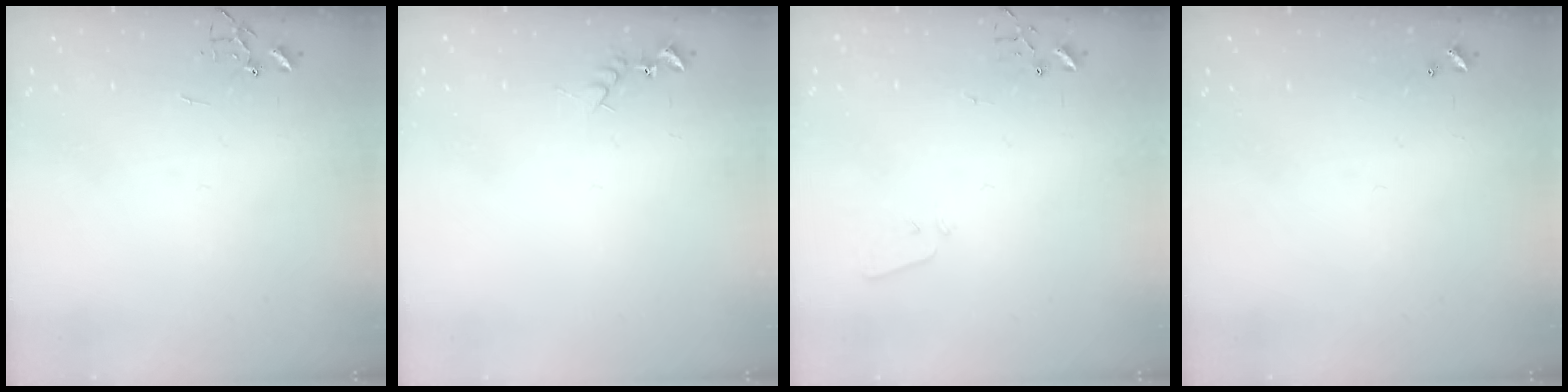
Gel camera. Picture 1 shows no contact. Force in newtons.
{"total": 6.0, "press": 6.0, "slide": 0.6}
{"total": 3.3, "press": 3.3, "slide": 0.4}
{"total": 0.0}